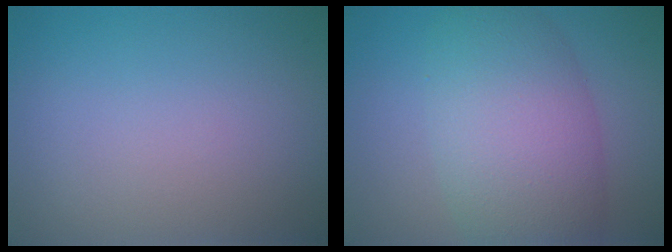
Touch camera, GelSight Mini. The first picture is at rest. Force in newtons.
{"total": 8.7, "press": 8.7, "slide": 0.4}